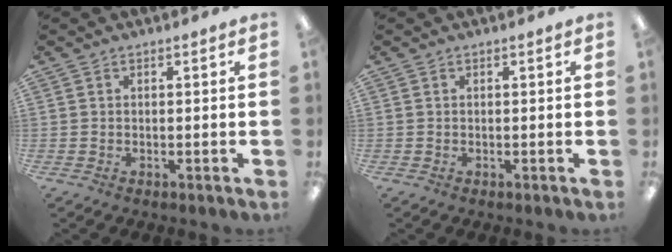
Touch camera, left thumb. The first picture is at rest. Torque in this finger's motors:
{"motor_torque": [0.00, 0.00, -0.07, -0.07, 0.00]}